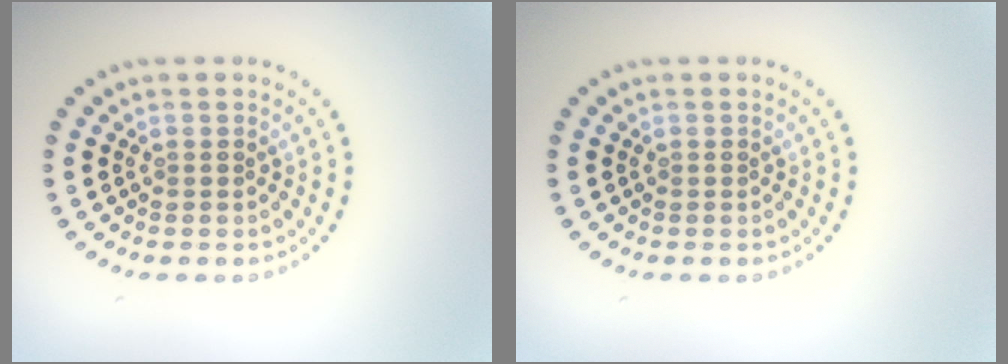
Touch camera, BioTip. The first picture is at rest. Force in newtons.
{"total": 0.0}